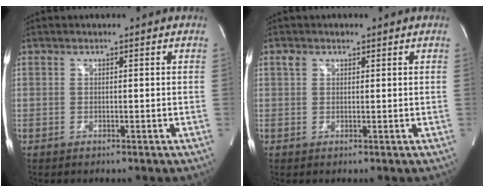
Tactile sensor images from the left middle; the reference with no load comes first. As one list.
[{"total": 1.5, "force": [0.9, 1.0, 0.7], "torque": [-0.019, 0.014, 0.017]}]